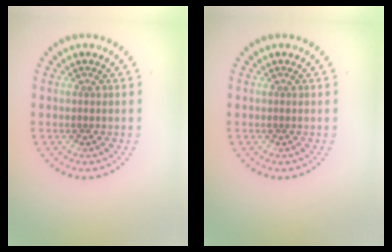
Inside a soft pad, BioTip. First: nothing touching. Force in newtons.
{"total": 0.0}